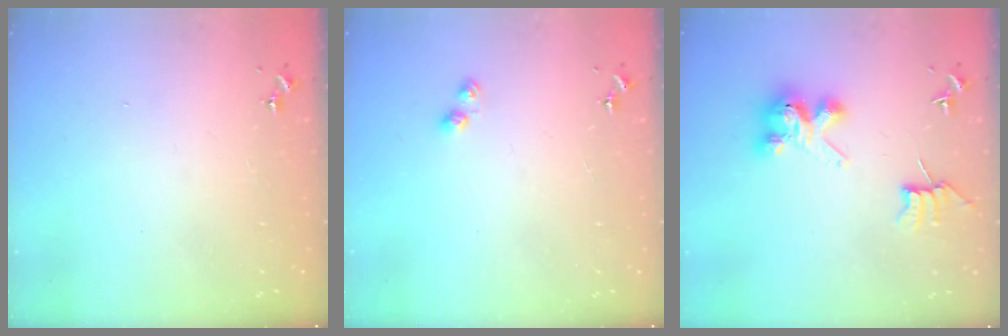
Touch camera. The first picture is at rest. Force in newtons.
{"total": 4.9, "press": 4.8, "slide": 0.8}
{"total": 8.0, "press": 8.0, "slide": 0.4}